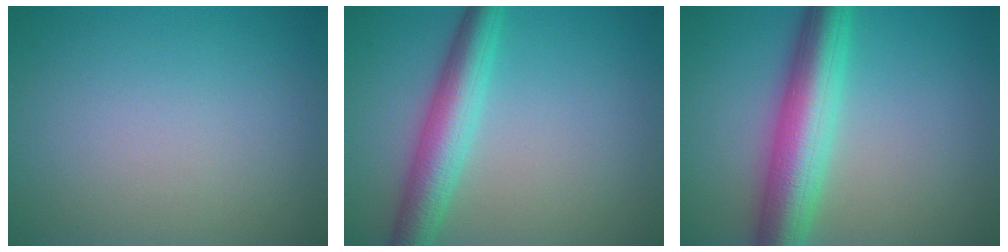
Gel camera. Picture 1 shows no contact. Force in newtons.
{"total": 5.2, "press": 5.2, "slide": 0.0}
{"total": 7.7, "press": 7.6, "slide": 0.3}